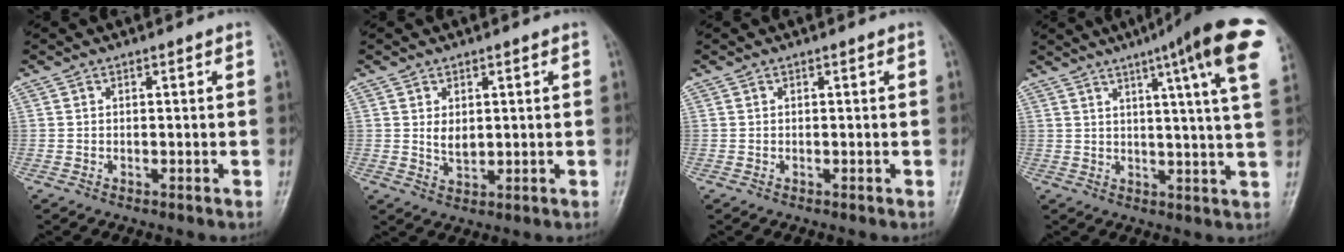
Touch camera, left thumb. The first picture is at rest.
{"total": 3.1, "force": [0.8, 2.0, 2.2], "torque": [-0.029, -0.011, 0.019]}
{"total": 0.0}
{"total": 17.4, "force": [8.7, 1.5, 15.0], "torque": [-0.196, -0.019, 0.099]}